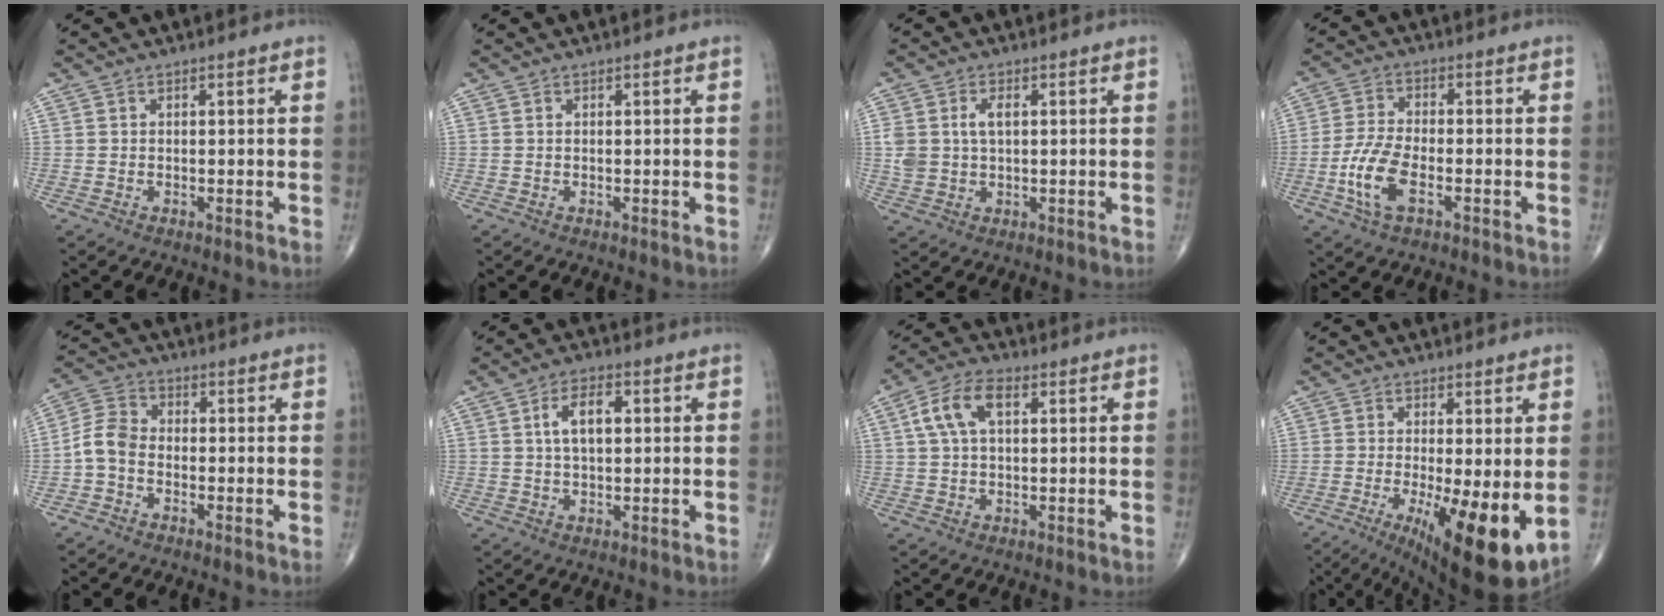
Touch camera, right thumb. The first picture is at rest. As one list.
[{"total": 0.0}, {"total": 5.0, "force": [1.1, 3.0, 3.9], "torque": [-0.075, 0.005, 0.022]}, {"total": 8.3, "force": [-3.0, 3.6, 6.9], "torque": [-0.156, 0.012, -0.060]}, {"total": 5.4, "force": [-1.7, 3.8, 3.5], "torque": [-0.066, 0.021, -0.049]}, {"total": 6.6, "force": [1.2, 3.3, 5.5], "torque": [-0.097, 0.009, 0.019]}, {"total": 8.1, "force": [2.2, 4.3, 6.5], "torque": [-0.132, 0.020, 0.037]}, {"total": 14.7, "force": [-3.2, 4.1, 13.7], "torque": [-0.199, -0.026, -0.034]}]